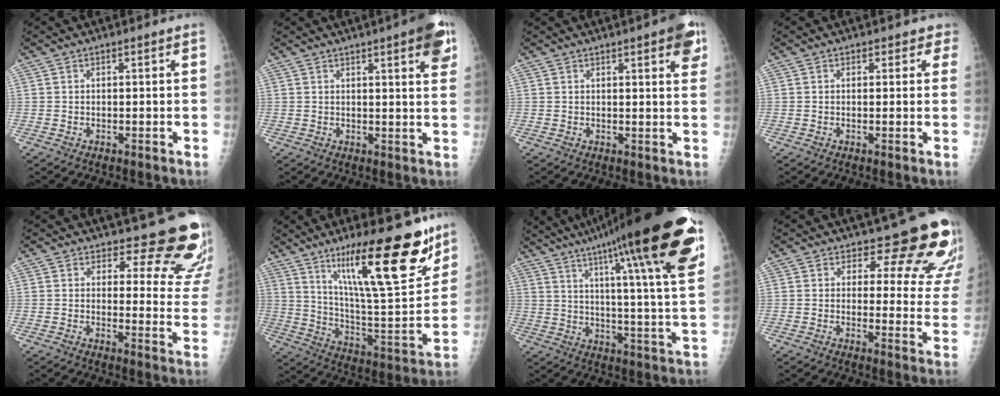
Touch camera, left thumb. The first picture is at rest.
{"total": 7.9, "force": [4.0, 1.5, 6.7], "torque": [-0.070, -0.010, 0.044]}
{"total": 6.2, "force": [3.1, 1.5, 5.2], "torque": [-0.050, -0.007, 0.033]}
{"total": 2.0, "force": [1.3, 1.5, 0.3], "torque": [0.028, -0.004, 0.003]}
{"total": 15.4, "force": [13.7, 5.3, 4.6], "torque": [0.000, -0.127, 0.135]}
{"total": 25.2, "force": [15.4, 5.6, 19.1], "torque": [-0.269, -0.077, 0.255]}
{"total": 28.9, "force": [16.9, 3.2, 23.2], "torque": [-0.312, -0.039, 0.244]}
{"total": 14.9, "force": [12.6, 5.8, 5.5], "torque": [-0.009, -0.101, 0.123]}